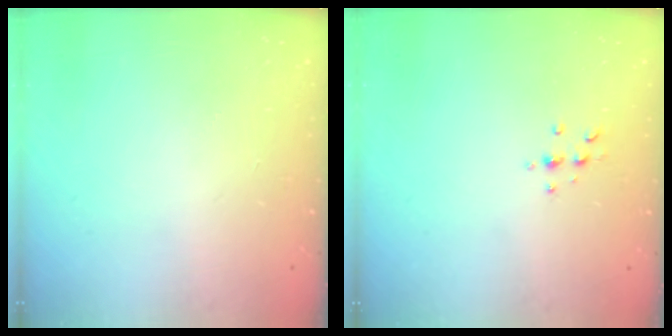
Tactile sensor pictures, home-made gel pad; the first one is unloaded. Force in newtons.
{"total": 3.9, "press": 3.9, "slide": 0.6}